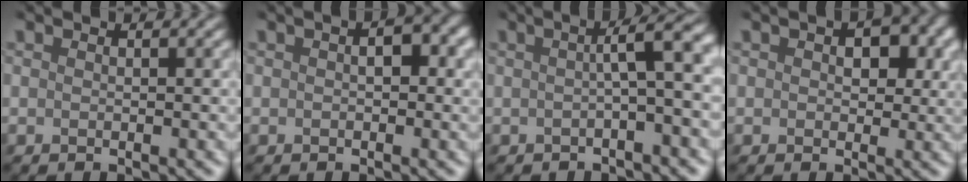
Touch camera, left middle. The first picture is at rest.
{"total": 2.1, "force": [0.0, 1.2, 1.8], "torque": [-0.019, 0.006, -0.001]}
{"total": 4.2, "force": [-0.1, 0.6, 4.2], "torque": [-0.051, 0.019, -0.011]}
{"total": 3.5, "force": [0.9, 2.5, 2.2], "torque": [-0.008, 0.012, 0.005]}